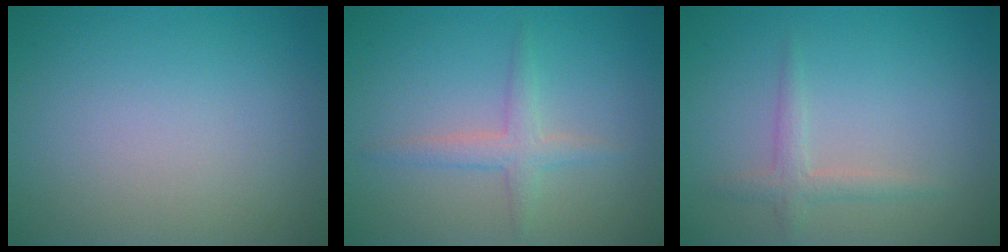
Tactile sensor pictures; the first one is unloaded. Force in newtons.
{"total": 2.2, "press": 2.2, "slide": 0.1}
{"total": 1.7, "press": 1.7, "slide": 0.1}